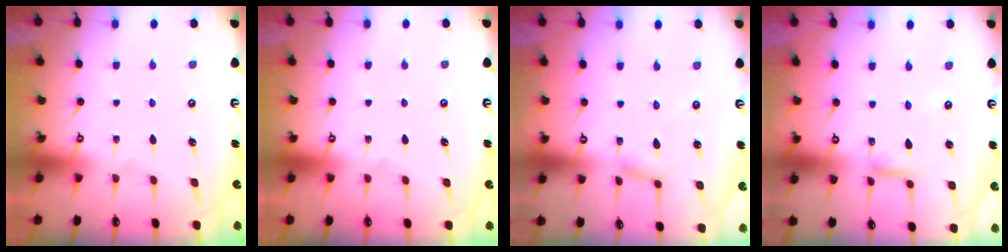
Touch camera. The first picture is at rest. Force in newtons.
{"total": 0.0}
{"total": 2.1, "press": 2.1, "slide": 0.2}
{"total": 3.8, "press": 3.8, "slide": 0.1}